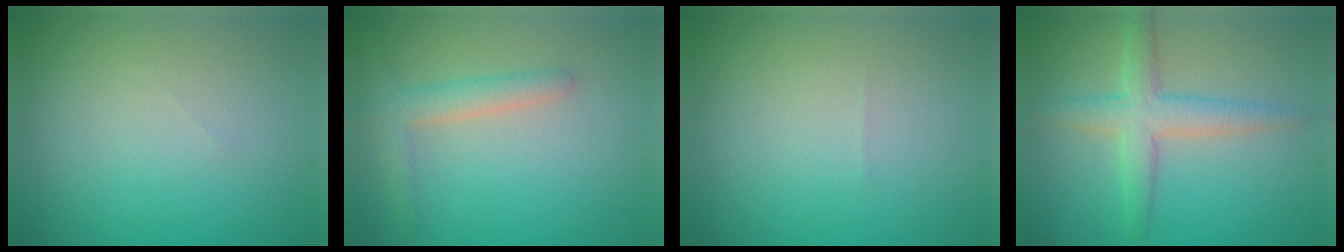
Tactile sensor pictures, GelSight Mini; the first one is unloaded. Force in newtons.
{"total": 2.6, "press": 2.6, "slide": 0.2}
{"total": 0.0}
{"total": 3.7, "press": 3.7, "slide": 0.2}